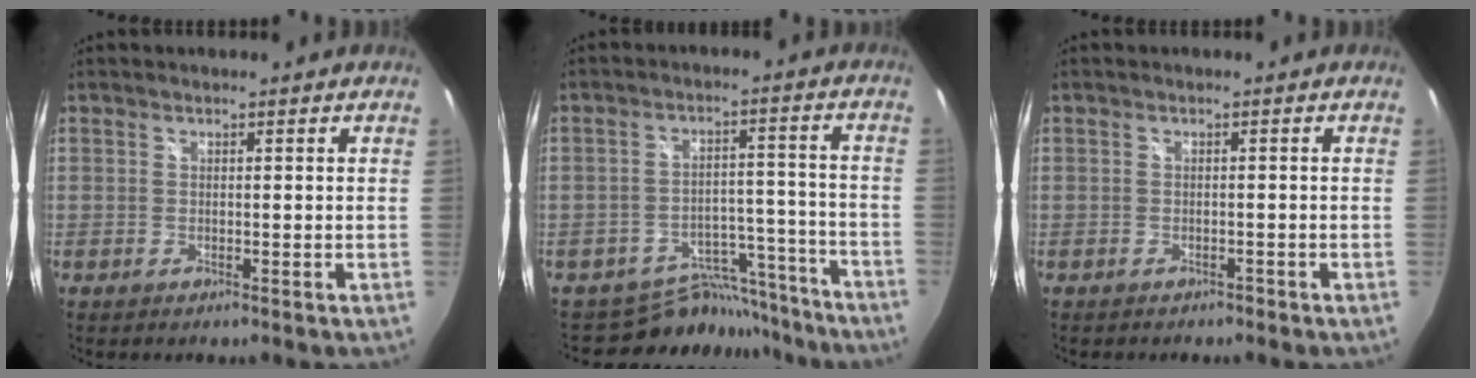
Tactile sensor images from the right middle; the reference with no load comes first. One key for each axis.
{"total": 11.8, "fx": -10.7, "fy": 4.8, "fz": 0.9, "tx": -0.013, "ty": 0.039, "tz": -0.149}
{"total": 1.5, "fx": -1.3, "fy": 0.7, "fz": 0.3, "tx": -0.011, "ty": -0.005, "tz": -0.019}